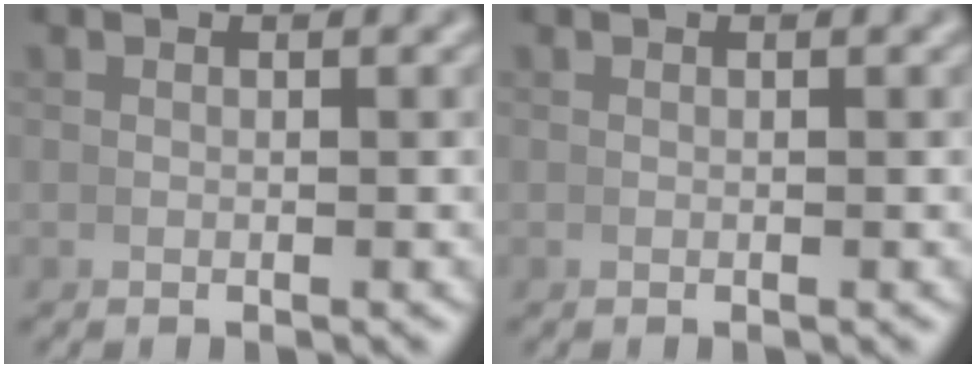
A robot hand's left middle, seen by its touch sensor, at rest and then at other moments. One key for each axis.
{"total": 0.0}